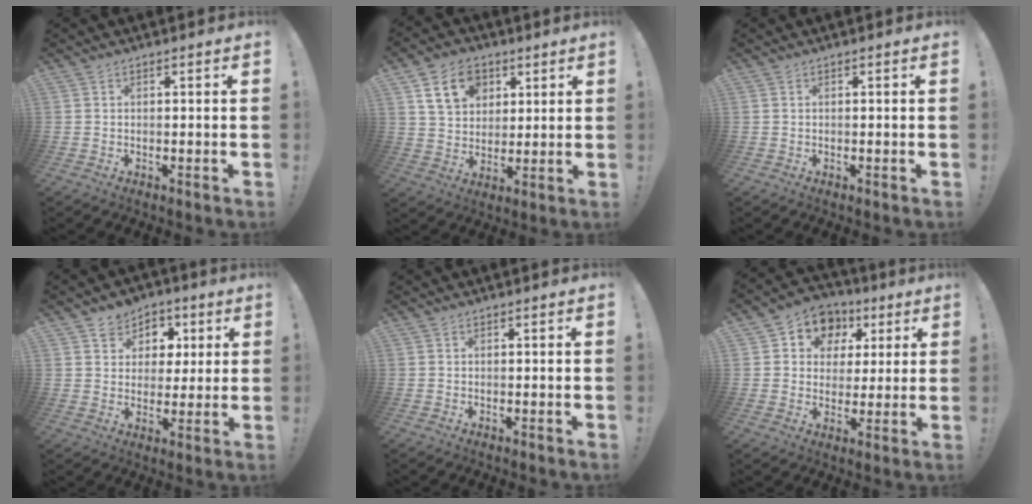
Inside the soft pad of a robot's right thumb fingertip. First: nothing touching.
{"total": 12.9, "force": [5.7, 10.0, 5.9], "torque": [-0.085, -0.015, 0.111]}
{"total": 0.0}
{"total": 7.4, "force": [2.4, 7.0, 1.0], "torque": [-0.006, -0.018, 0.050]}
{"total": 0.0}
{"total": 9.0, "force": [2.9, 8.1, 2.8], "torque": [-0.039, -0.014, 0.058]}